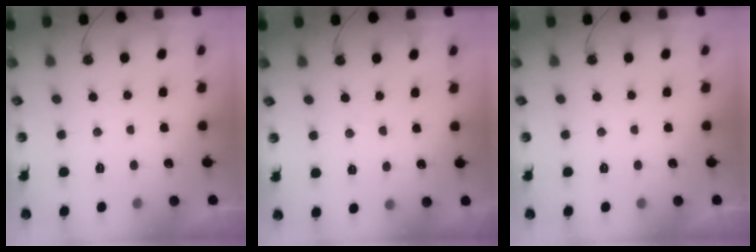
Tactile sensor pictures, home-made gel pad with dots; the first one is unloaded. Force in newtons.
{"total": 3.2, "press": 3.2, "slide": 0.5}
{"total": 0.0}